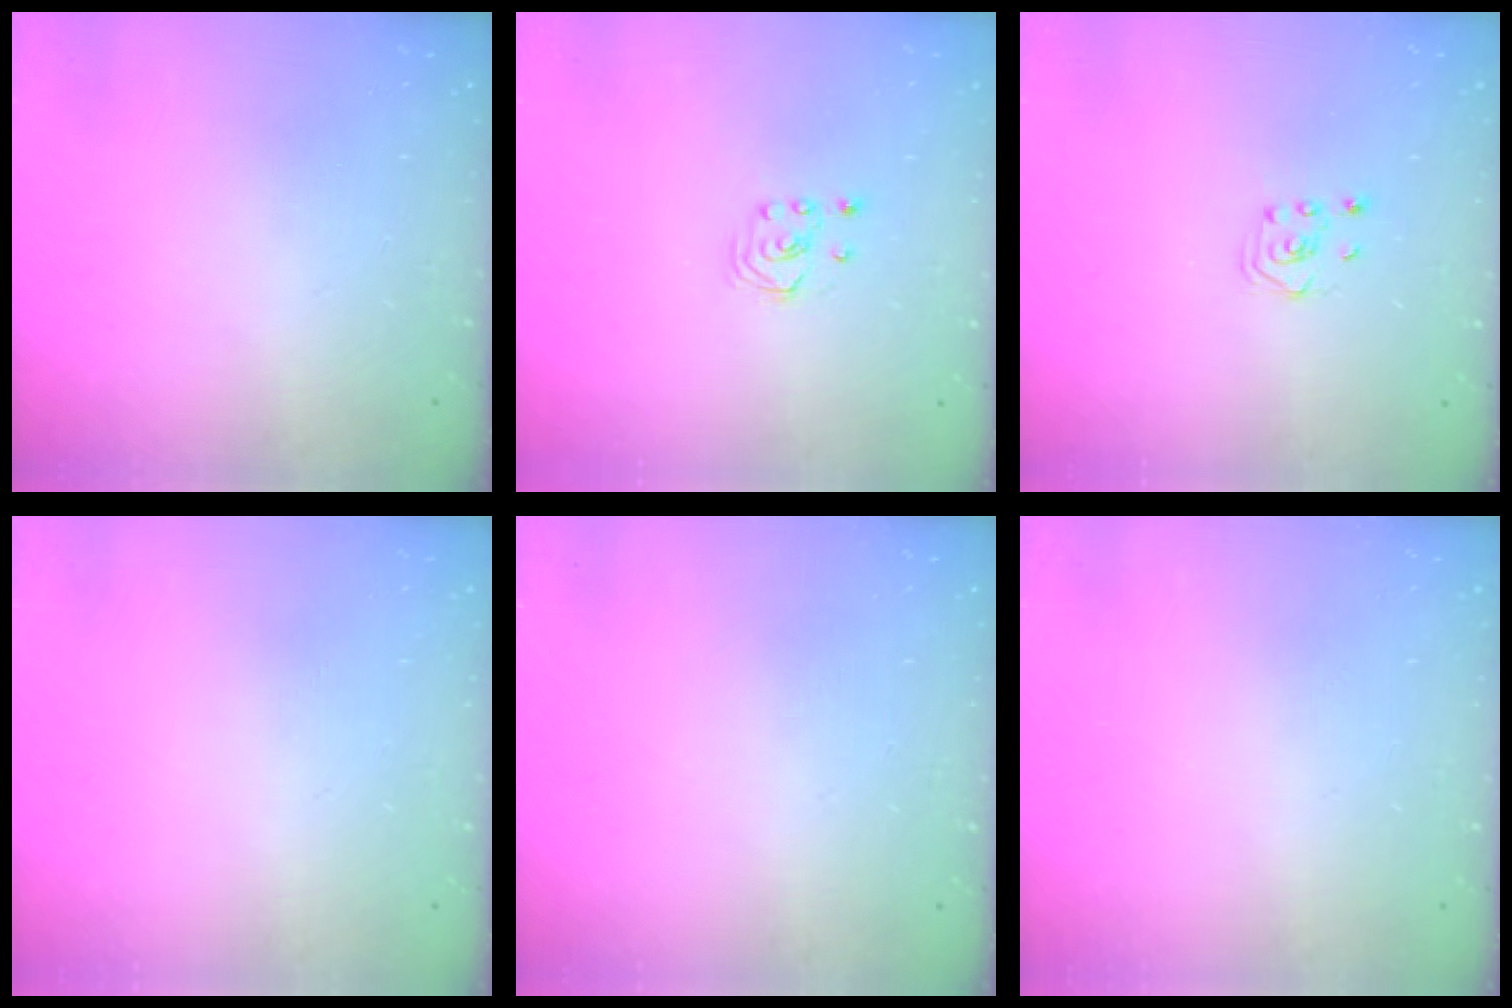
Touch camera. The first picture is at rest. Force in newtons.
{"total": 1.8, "press": 1.8, "slide": 0.2}
{"total": 2.3, "press": 2.2, "slide": 0.8}
{"total": 0.0}
{"total": 0.0}
{"total": 0.0}